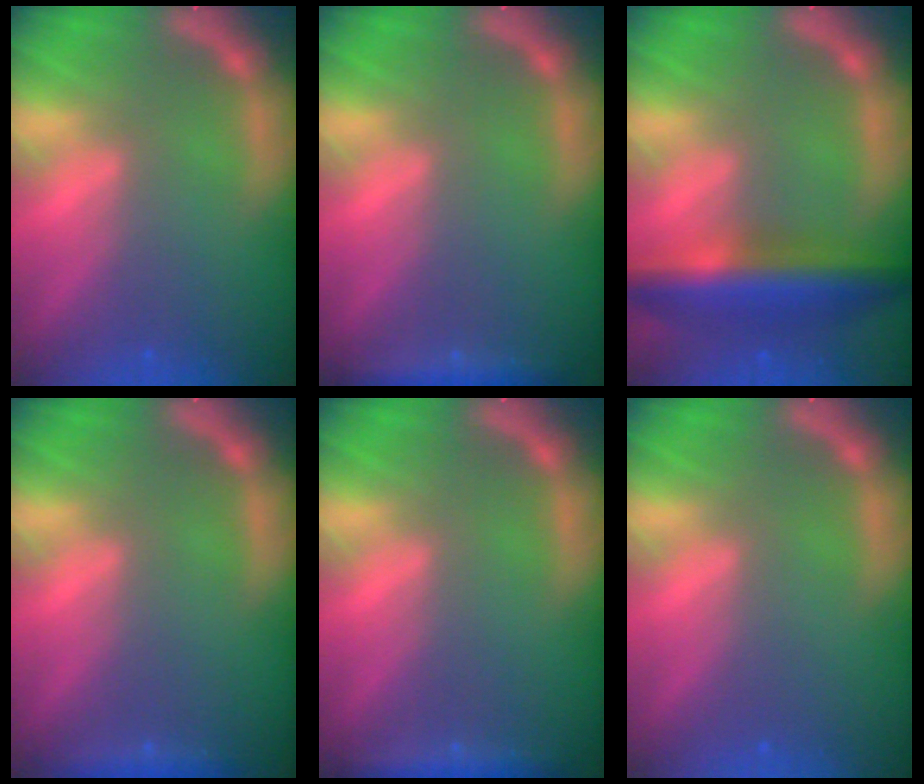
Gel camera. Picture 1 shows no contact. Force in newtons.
{"total": 2.4}
{"total": 7.5}
{"total": 1.4}
{"total": 2.4}
{"total": 0.0}